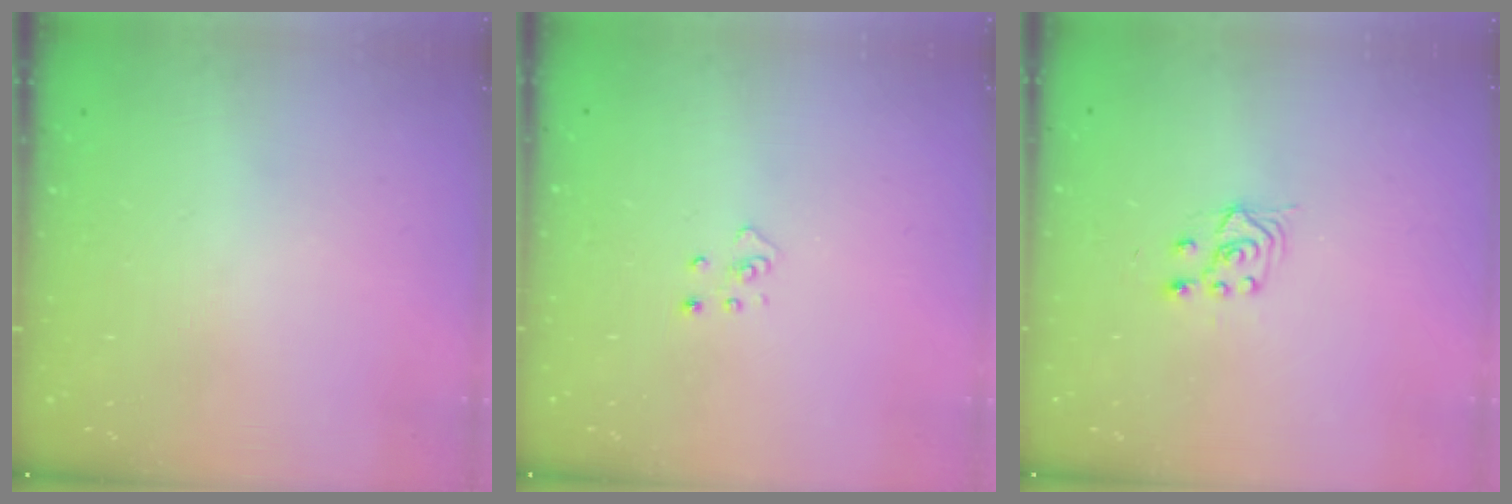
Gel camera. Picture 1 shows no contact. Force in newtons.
{"total": 3.1, "press": 3.1, "slide": 0.2}
{"total": 3.9, "press": 3.8, "slide": 0.9}